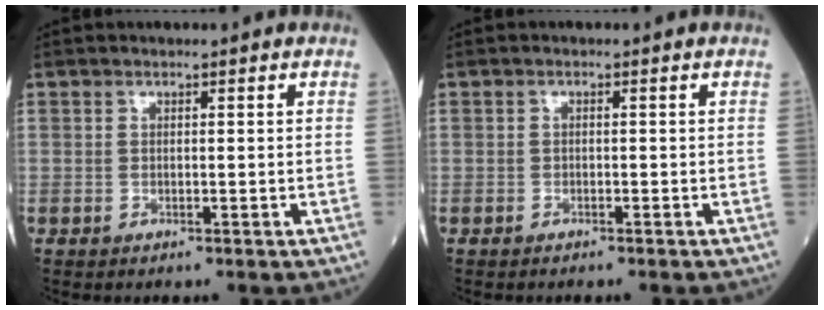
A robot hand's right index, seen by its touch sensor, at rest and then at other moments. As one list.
[{"total": 0.8, "force": [-0.5, 0.4, 0.4], "torque": [-0.014, 0.000, -0.005]}]